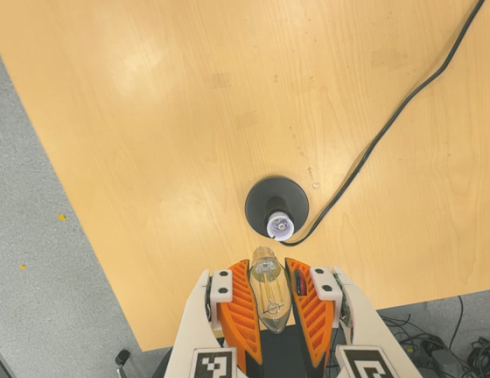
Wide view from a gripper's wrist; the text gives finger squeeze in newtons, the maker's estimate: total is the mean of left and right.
{"total": 24.0, "left": 26.2, "right": 21.7}